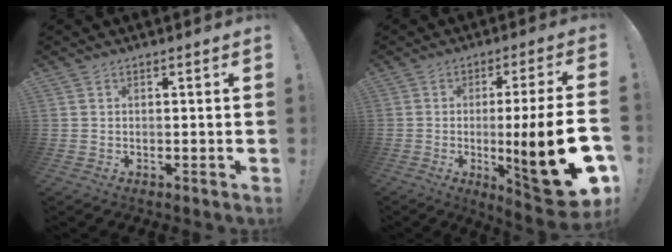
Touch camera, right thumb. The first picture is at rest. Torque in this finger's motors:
{"motor_torque": [1.76, 2.57, 1.54, -1.23, 0.25]}